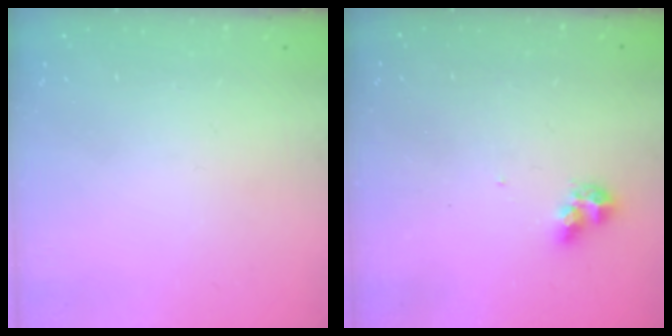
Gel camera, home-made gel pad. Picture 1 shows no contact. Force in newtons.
{"total": 6.6, "press": 6.5, "slide": 0.4}